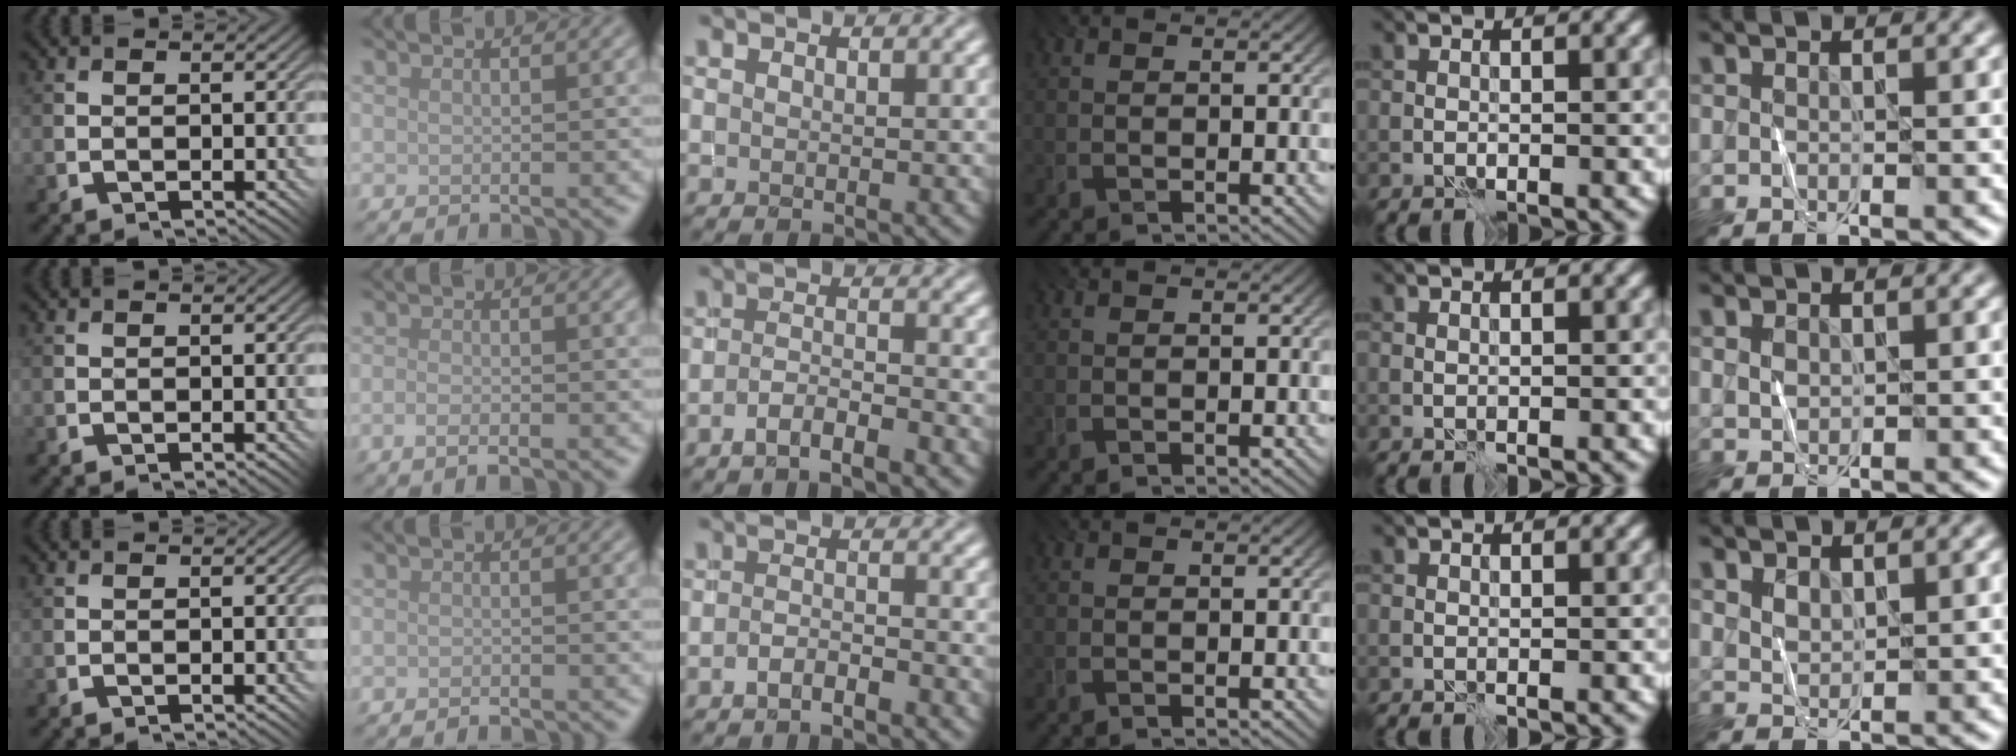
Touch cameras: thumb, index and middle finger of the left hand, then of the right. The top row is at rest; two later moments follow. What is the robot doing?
{"motion": "fold", "object": "shorts"}